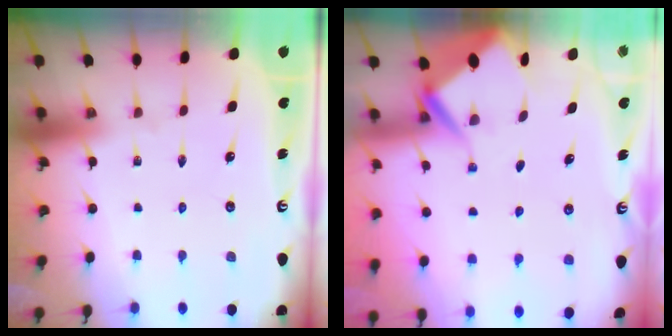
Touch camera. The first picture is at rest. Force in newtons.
{"total": 3.5, "press": 3.5, "slide": 0.3}